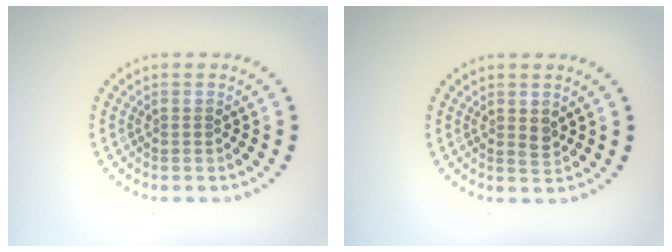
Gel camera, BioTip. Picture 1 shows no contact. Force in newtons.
{"total": 1.1, "press": 1.0, "slide": 0.3}